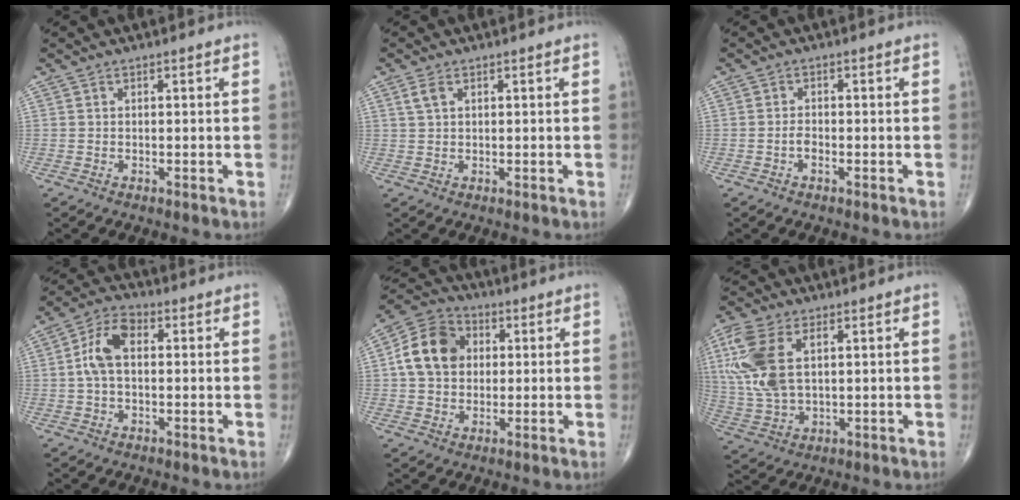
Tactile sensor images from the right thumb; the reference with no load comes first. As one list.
[{"total": 2.1, "force": [1.0, 1.1, 1.5], "torque": [-0.035, 0.007, 0.024]}, {"total": 1.6, "force": [-0.7, 0.8, 1.2], "torque": [-0.022, 0.006, -0.015]}, {"total": 7.9, "force": [0.7, 4.6, 6.3], "torque": [-0.124, 0.024, 0.006]}, {"total": 11.8, "force": [1.6, 9.3, 7.1], "torque": [-0.111, 0.015, 0.018]}, {"total": 13.9, "force": [3.7, 7.7, 11.0], "torque": [-0.259, 0.002, 0.076]}]